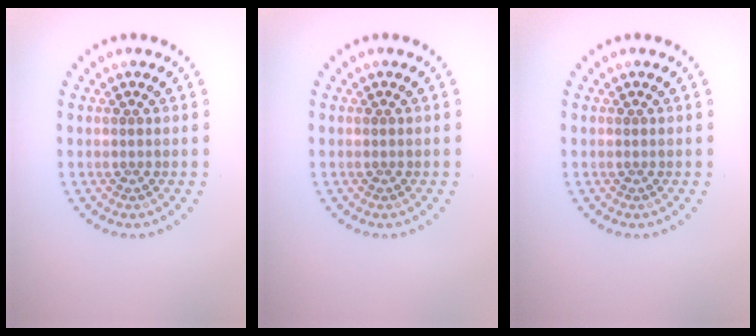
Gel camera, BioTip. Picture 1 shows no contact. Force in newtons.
{"total": 0.0}
{"total": 0.0}